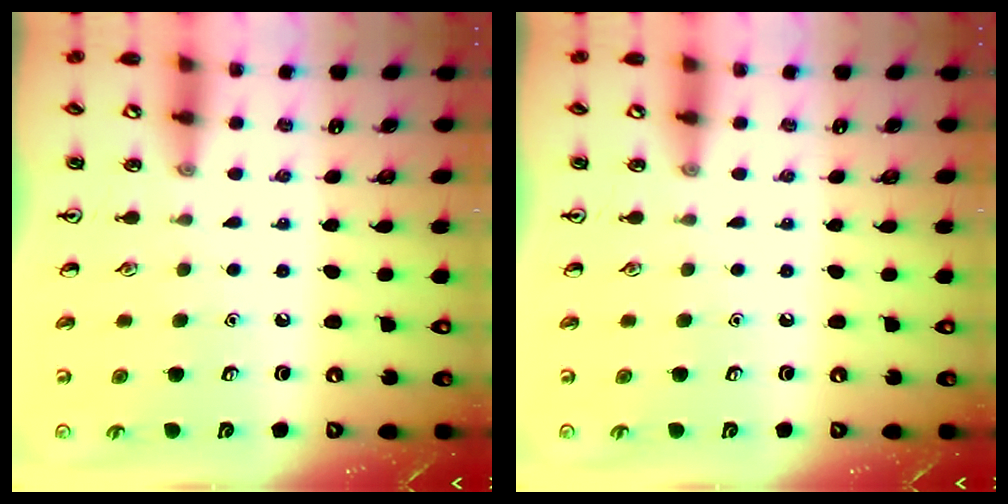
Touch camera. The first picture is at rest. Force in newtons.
{"total": 0.0}